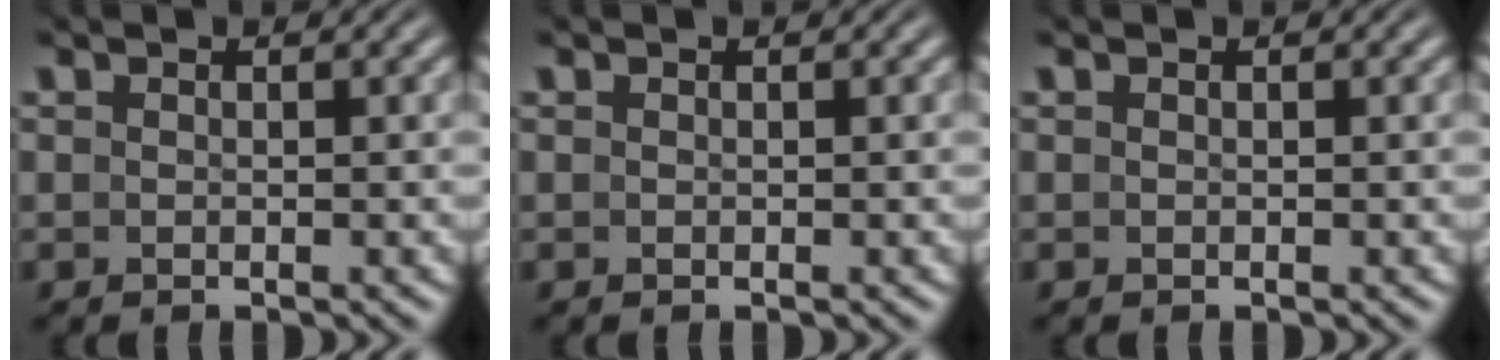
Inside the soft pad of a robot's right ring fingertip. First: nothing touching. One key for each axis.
{"total": 0.0}
{"total": 0.0}